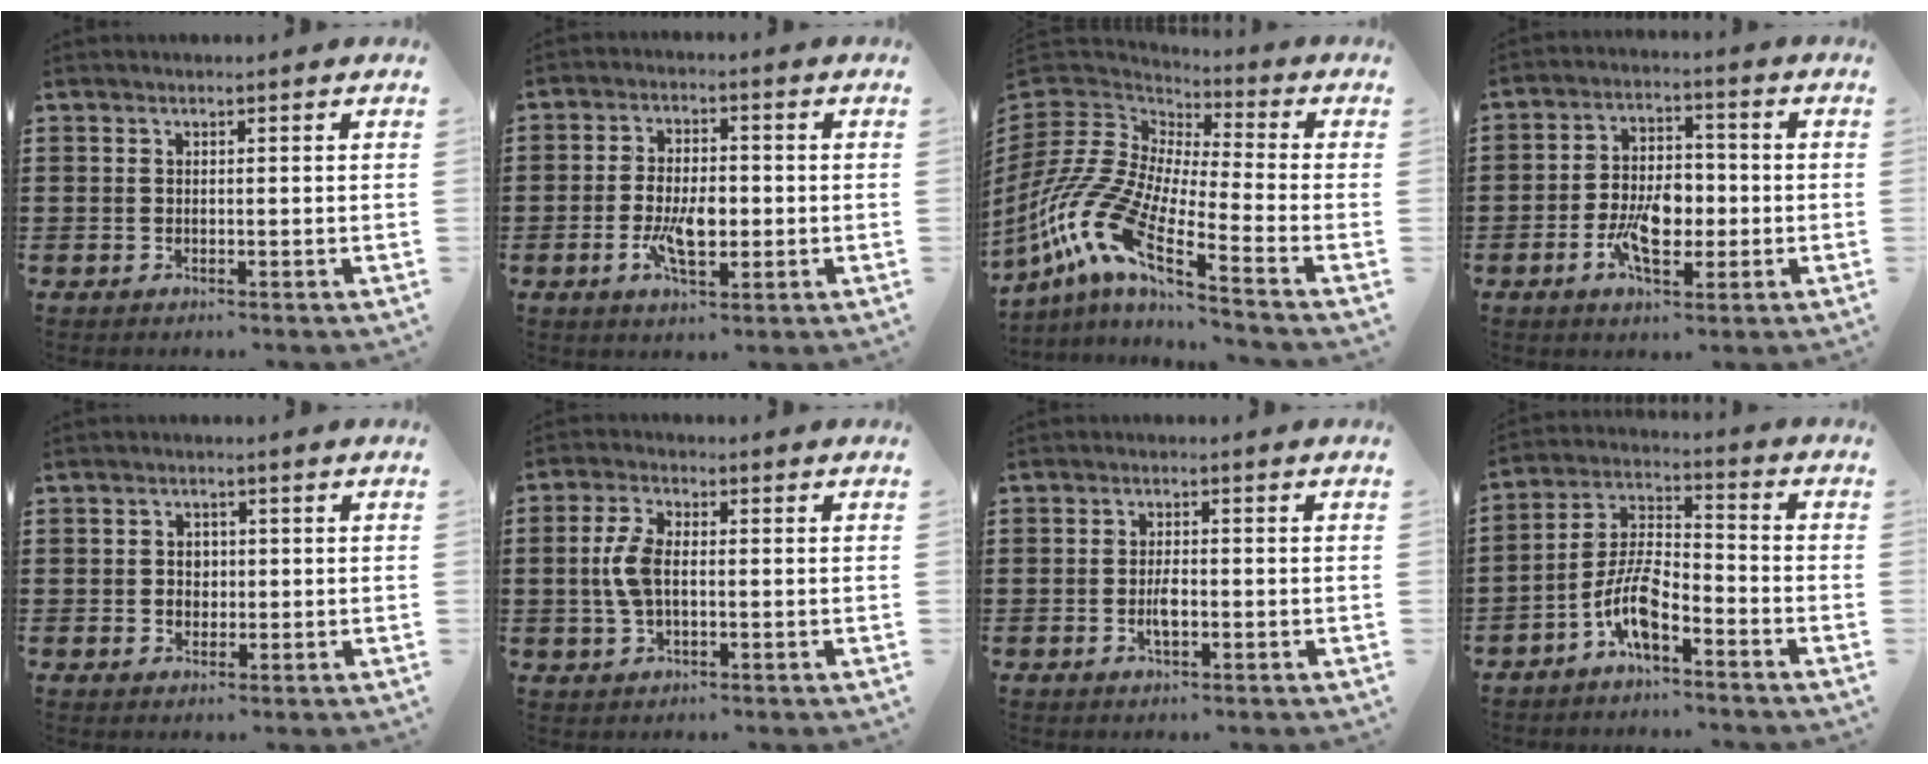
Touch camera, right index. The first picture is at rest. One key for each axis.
{"total": 6.3, "fx": -1.4, "fy": 2.9, "fz": 5.4, "tx": -0.120, "ty": -0.001, "tz": -0.029}
{"total": 13.6, "fx": -9.6, "fy": 3.0, "fz": 9.2, "tx": -0.252, "ty": -0.027, "tz": -0.207}
{"total": 7.5, "fx": -2.0, "fy": 4.4, "fz": 5.8, "tx": -0.112, "ty": 0.004, "tz": -0.040}
{"total": 2.1, "fx": 0.0, "fy": 1.8, "fz": 1.2, "tx": -0.029, "ty": 0.006, "tz": -0.001}
{"total": 5.8, "fx": 0.0, "fy": 2.9, "fz": 5.0, "tx": -0.120, "ty": 0.002, "tz": -0.007}
{"total": 2.8, "fx": -0.6, "fy": 1.0, "fz": 2.5, "tx": -0.053, "ty": -0.001, "tz": -0.013}
{"total": 7.9, "fx": -4.9, "fy": 2.6, "fz": 5.7, "tx": -0.139, "ty": -0.006, "tz": -0.096}